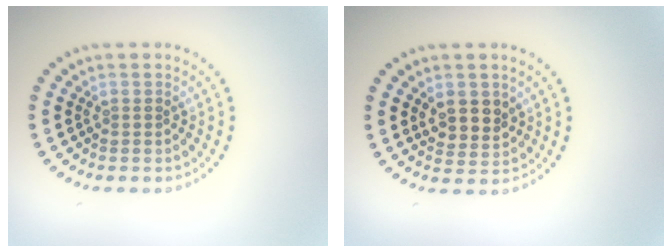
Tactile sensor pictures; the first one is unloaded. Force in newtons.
{"total": 2.7, "press": 2.5, "slide": 1.1}